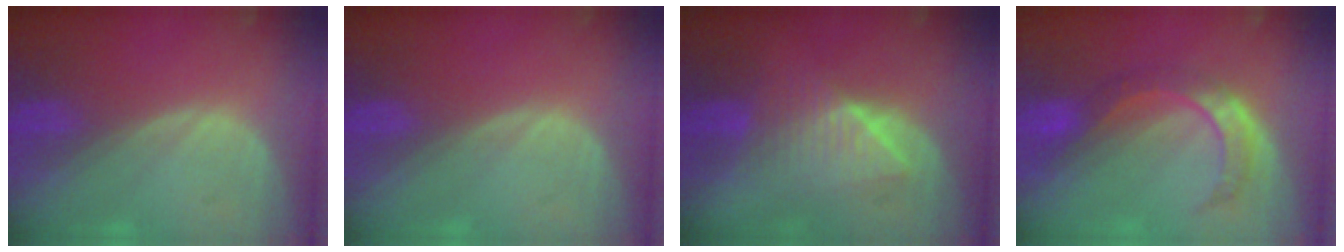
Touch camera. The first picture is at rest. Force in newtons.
{"total": 0.0}
{"total": 6.5, "press": 6.4, "slide": 0.9}
{"total": 6.1, "press": 6.0, "slide": 1.1}